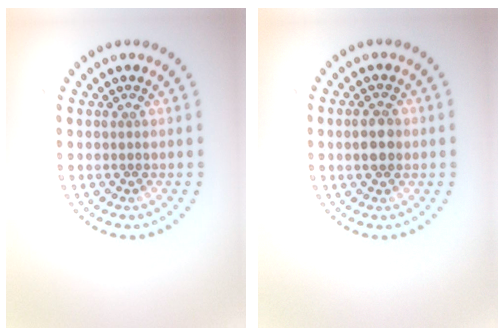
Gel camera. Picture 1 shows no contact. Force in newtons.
{"total": 2.8, "press": 2.8, "slide": 0.1}